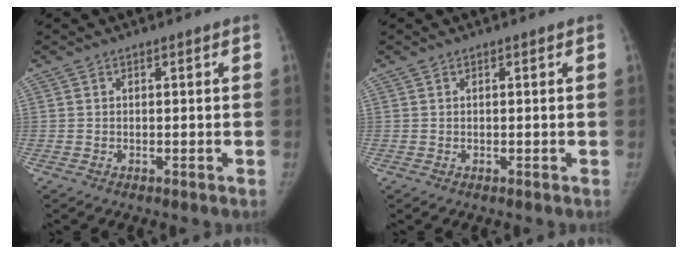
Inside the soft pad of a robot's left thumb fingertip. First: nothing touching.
{"total": 0.0}